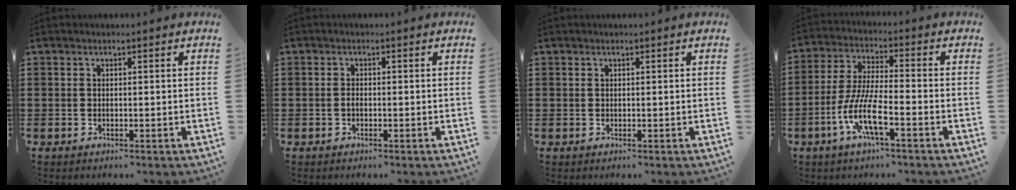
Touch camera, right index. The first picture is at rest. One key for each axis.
{"total": 0.8, "fx": -0.4, "fy": 0.4, "fz": 0.7, "tx": -0.016, "ty": -0.007, "tz": -0.005}
{"total": 0.0}
{"total": 8.5, "fx": -4.1, "fy": 1.3, "fz": 7.3, "tx": -0.176, "ty": -0.022, "tz": -0.083}